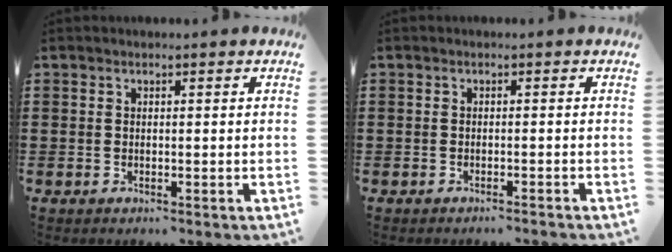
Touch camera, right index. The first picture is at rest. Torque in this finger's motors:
{"motor_torque": [0.12, -0.06, 0.05, -0.01]}